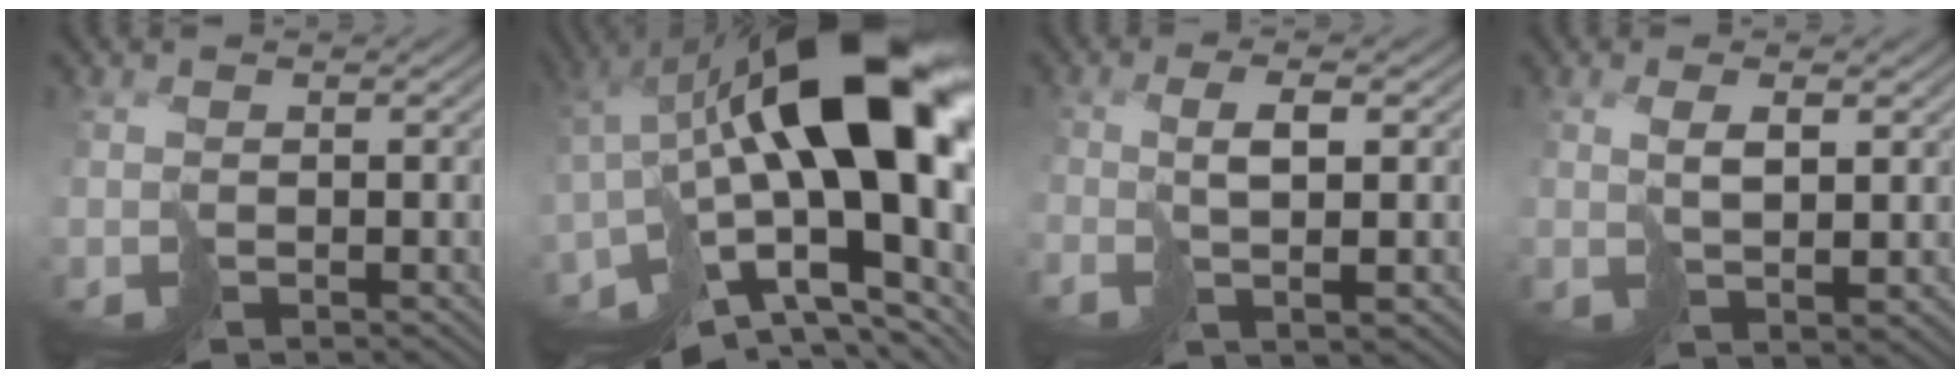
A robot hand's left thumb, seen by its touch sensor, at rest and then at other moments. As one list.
[{"total": 20.1, "force": [-0.9, 8.5, 18.1], "torque": [-0.316, -0.031, 0.006]}, {"total": 4.3, "force": [0.6, 0.2, 4.3], "torque": [-0.082, 0.008, 0.013]}, {"total": 3.6, "force": [2.0, 0.3, 3.0], "torque": [-0.067, 0.001, 0.046]}]